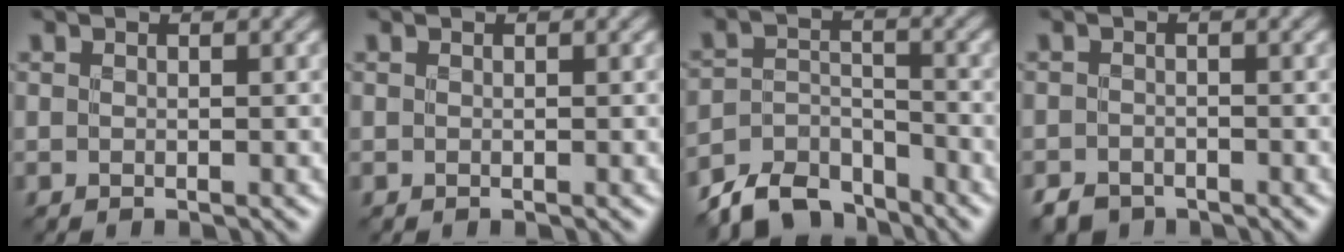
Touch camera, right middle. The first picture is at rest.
{"total": 0.0}
{"total": 6.0, "force": [-5.3, 2.3, 1.6], "torque": [-0.024, -0.005, -0.102]}
{"total": 2.2, "force": [-1.8, 1.2, 0.5], "torque": [-0.007, -0.003, -0.038]}